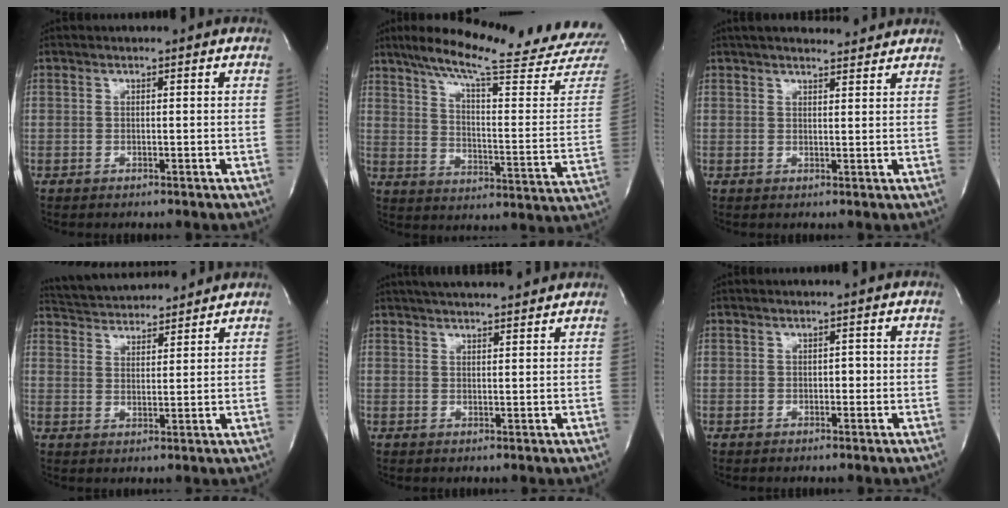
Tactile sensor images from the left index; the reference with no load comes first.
{"total": 25.5, "force": [22.5, 0.3, 12.0], "torque": [-0.188, -0.073, 0.295]}
{"total": 10.6, "force": [9.7, 1.9, 4.0], "torque": [-0.057, 0.022, 0.126]}
{"total": 11.8, "force": [11.3, 1.7, 2.9], "torque": [-0.056, 0.023, 0.177]}
{"total": 11.5, "force": [10.3, 1.4, 4.9], "torque": [-0.080, 0.029, 0.141]}
{"total": 0.7, "force": [0.0, 0.5, 0.6], "torque": [-0.004, 0.003, -0.002]}